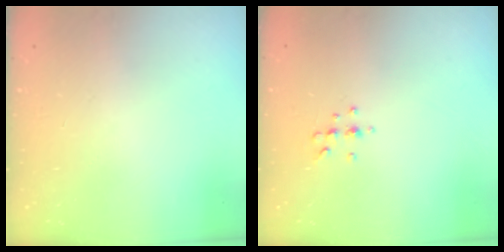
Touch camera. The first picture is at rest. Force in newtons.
{"total": 4.7, "press": 4.6, "slide": 1.1}